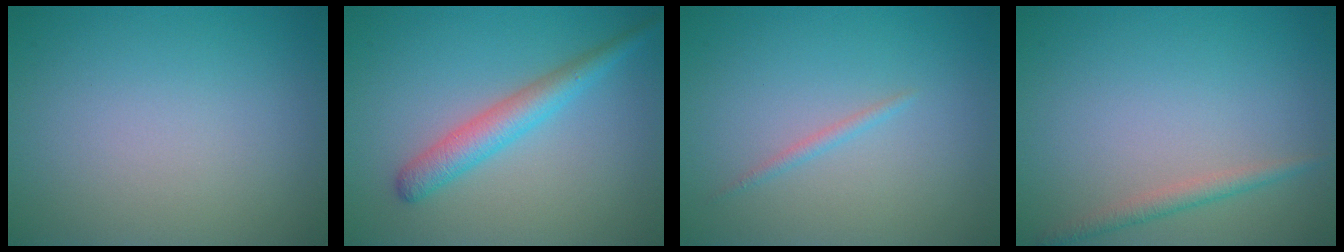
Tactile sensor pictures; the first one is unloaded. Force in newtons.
{"total": 3.4, "press": 3.4, "slide": 0.1}
{"total": 0.8, "press": 0.8, "slide": 0.0}
{"total": 1.6, "press": 1.6, "slide": 0.0}